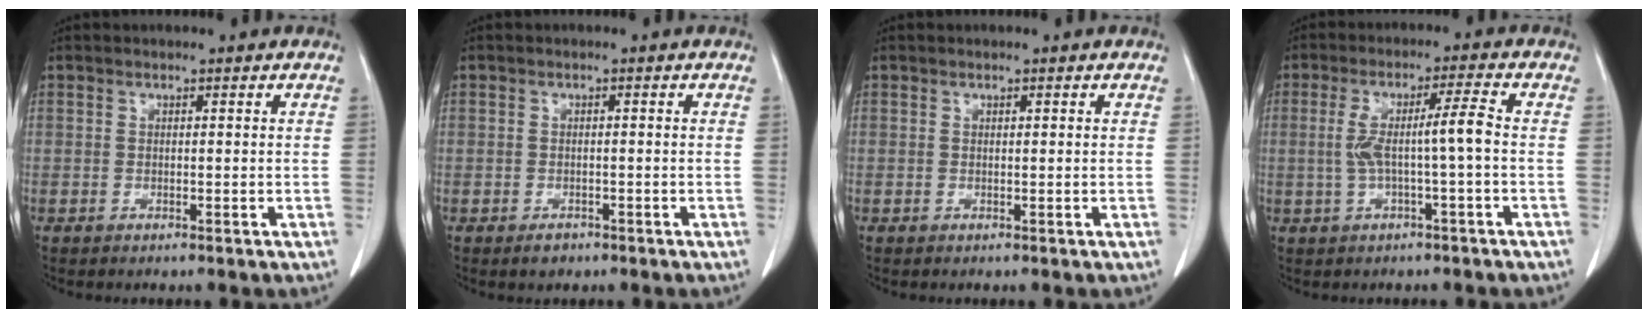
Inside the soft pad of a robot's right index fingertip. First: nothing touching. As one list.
[{"total": 1.8, "force": [-1.2, 1.2, 0.6], "torque": [-0.007, 0.002, -0.013]}, {"total": 0.0}, {"total": 6.3, "force": [-0.5, -0.1, 6.2], "torque": [-0.123, 0.019, -0.005]}]